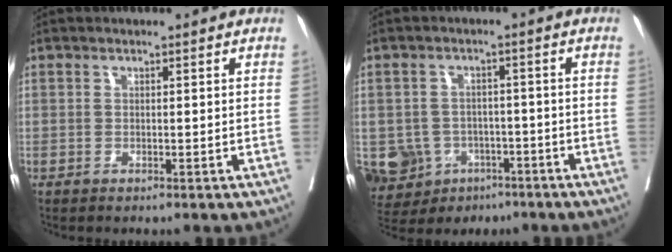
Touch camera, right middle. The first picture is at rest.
{"total": 9.9, "force": [-4.6, 8.4, 2.7], "torque": [-0.064, 0.012, -0.060]}